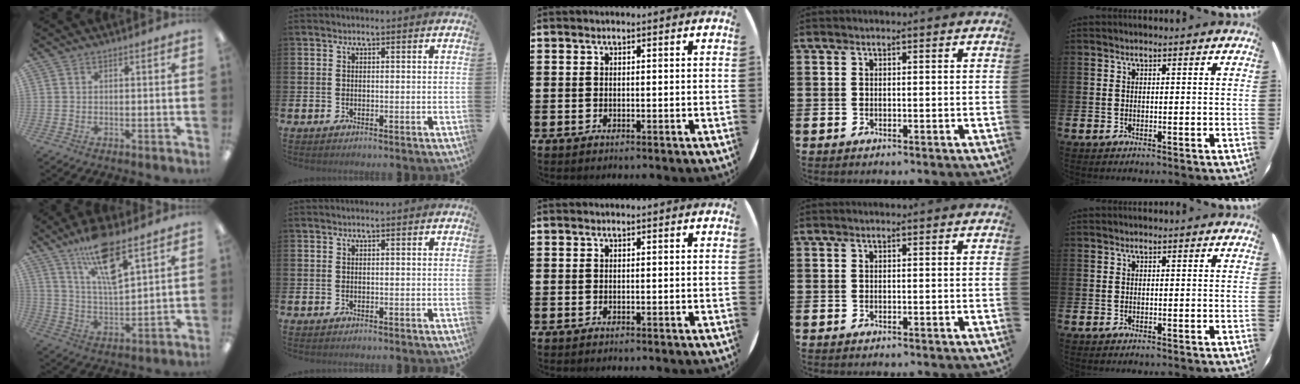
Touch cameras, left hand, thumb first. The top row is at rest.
{"thumb": {"total": 14.4, "force": [9.7, 4.2, 9.8], "torque": [-0.169, -0.043, 0.164]}}